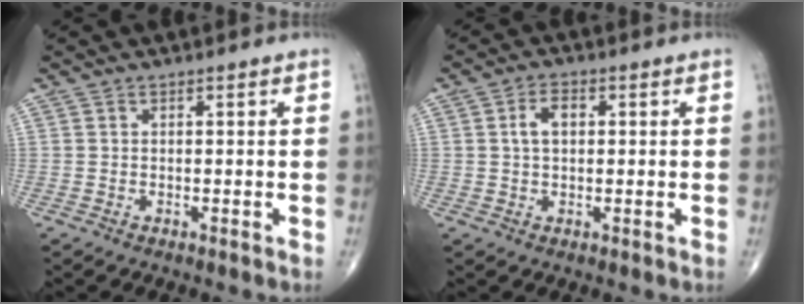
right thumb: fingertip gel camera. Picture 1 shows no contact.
{"total": 4.2, "force": [0.7, 2.6, 3.3], "torque": [-0.061, 0.008, 0.011]}